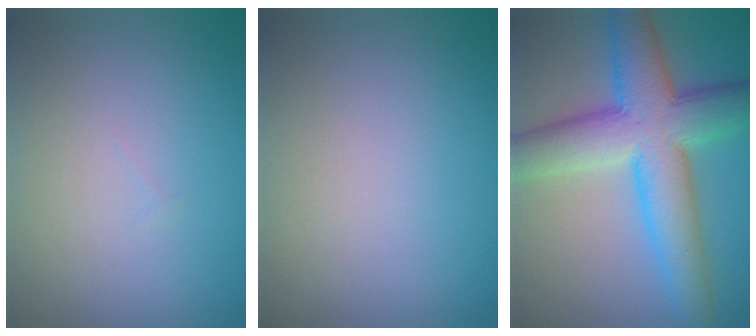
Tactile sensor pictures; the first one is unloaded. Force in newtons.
{"total": 0.0}
{"total": 10.4, "press": 10.4, "slide": 0.3}